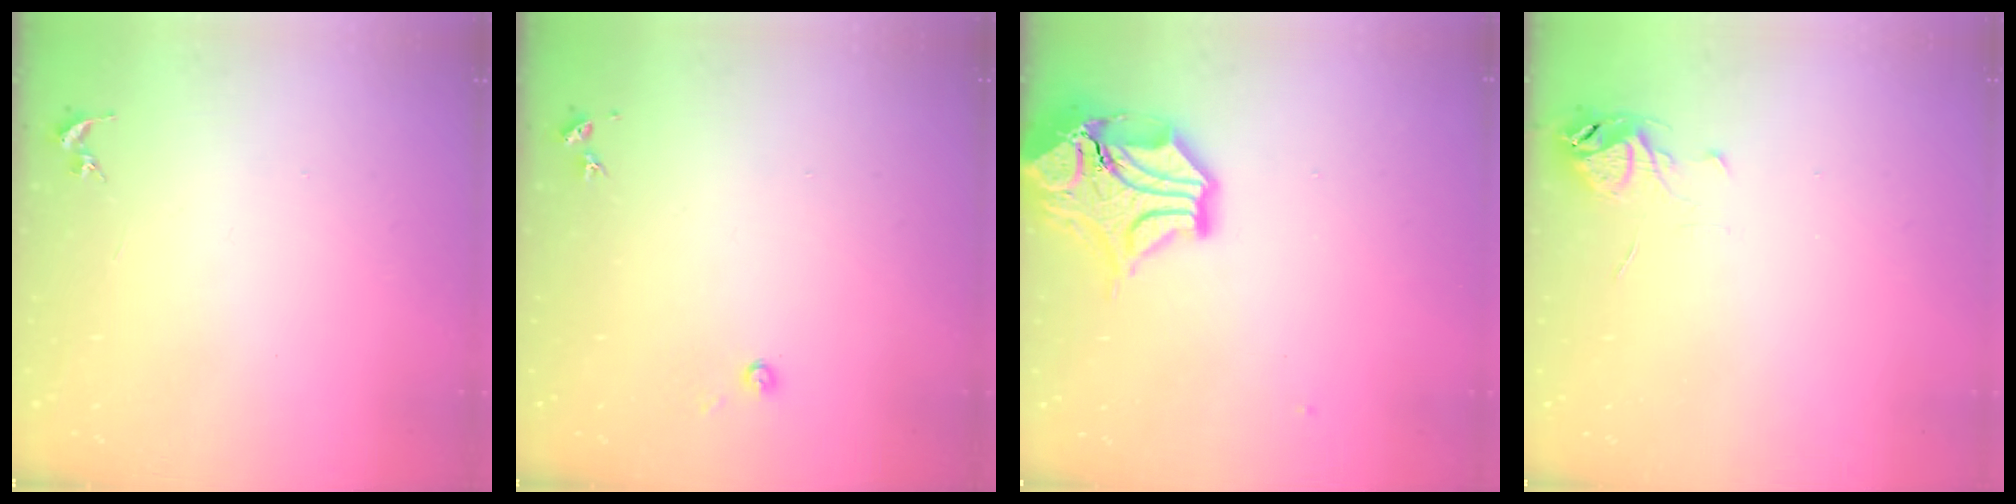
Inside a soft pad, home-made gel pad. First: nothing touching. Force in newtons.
{"total": 3.5, "press": 3.5, "slide": 0.2}
{"total": 16.7, "press": 16.5, "slide": 2.5}
{"total": 6.4, "press": 6.4, "slide": 0.5}